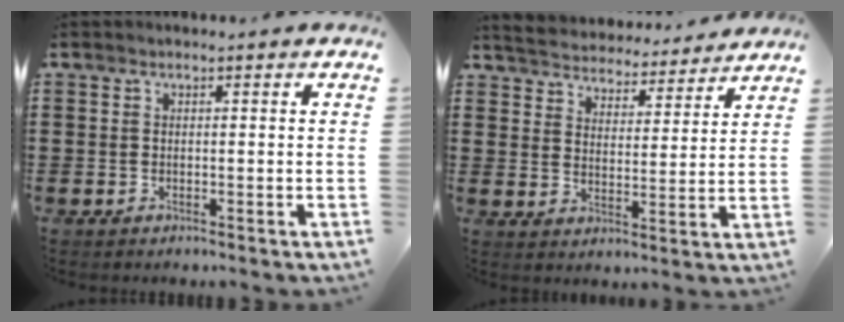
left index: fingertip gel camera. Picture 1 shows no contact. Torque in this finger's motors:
{"motor_torque": [0.97, -1.17, 0.55, 0.12]}